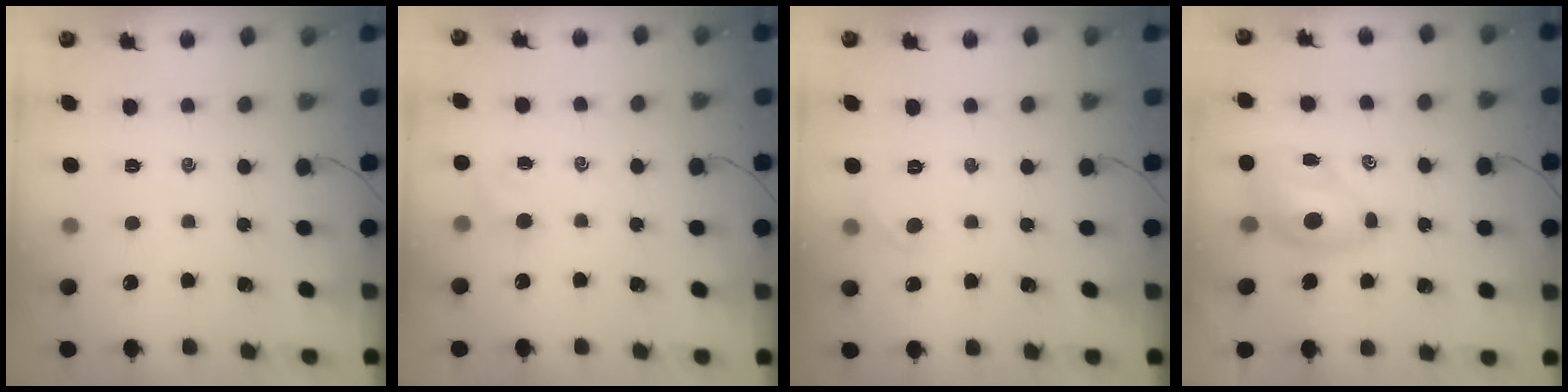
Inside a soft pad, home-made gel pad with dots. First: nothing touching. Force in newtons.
{"total": 2.9, "press": 2.7, "slide": 0.9}
{"total": 4.7, "press": 4.3, "slide": 1.7}
{"total": 6.9, "press": 6.8, "slide": 1.3}